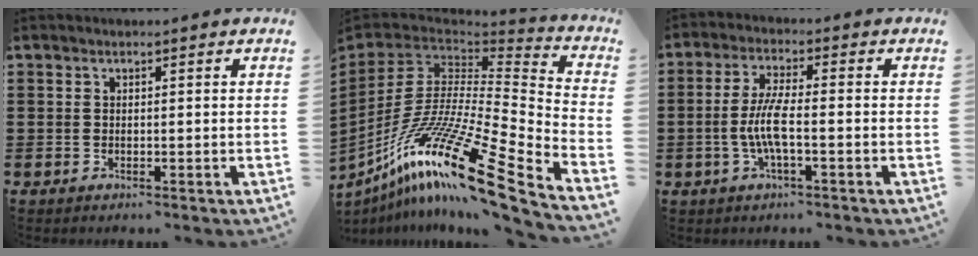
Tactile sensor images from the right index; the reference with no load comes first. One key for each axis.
{"total": 21.2, "fx": -12.3, "fy": 4.9, "fz": 16.6, "tx": -0.352, "ty": 0.019, "tz": -0.232}
{"total": 5.7, "fx": -1.4, "fy": 1.3, "fz": 5.4, "tx": -0.123, "ty": -0.005, "tz": -0.035}